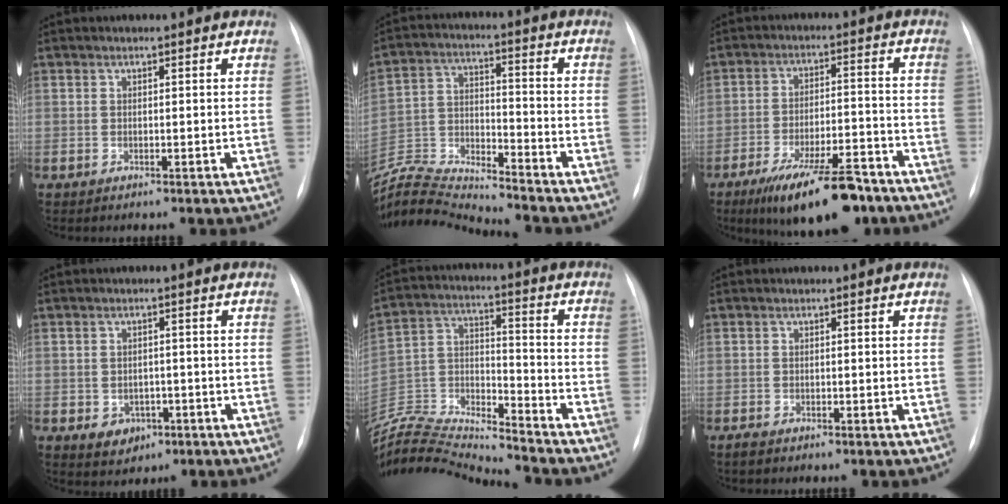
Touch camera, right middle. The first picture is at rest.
{"total": 13.7, "force": [-13.5, -1.3, 2.0], "torque": [-0.041, 0.017, -0.255]}
{"total": 14.7, "force": [-10.6, 3.8, 9.5], "torque": [-0.137, -0.002, -0.169]}
{"total": 4.0, "force": [-1.7, 3.2, 1.8], "torque": [-0.022, 0.006, -0.010]}
{"total": 18.7, "force": [-18.3, -0.4, 3.8], "torque": [-0.074, 0.025, -0.321]}
{"total": 1.0, "force": [-0.8, 0.5, 0.4], "torque": [-0.011, 0.000, -0.014]}